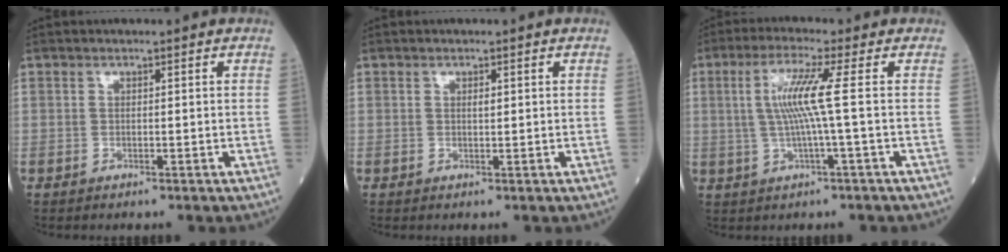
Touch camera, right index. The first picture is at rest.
{"total": 0.7, "force": [0.2, 0.2, 0.7], "torque": [-0.012, -0.001, 0.003]}
{"total": 6.7, "force": [0.5, -1.2, 6.6], "torque": [-0.137, 0.005, 0.013]}